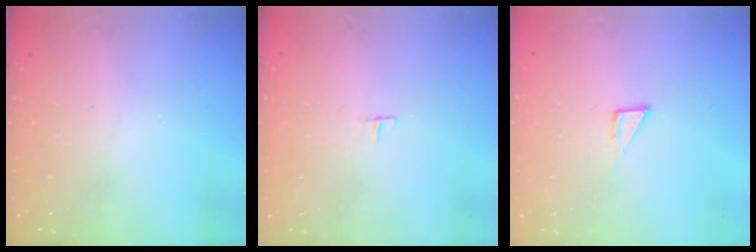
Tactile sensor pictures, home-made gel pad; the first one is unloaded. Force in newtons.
{"total": 3.1, "press": 3.1, "slide": 0.2}
{"total": 3.6, "press": 3.6, "slide": 0.3}